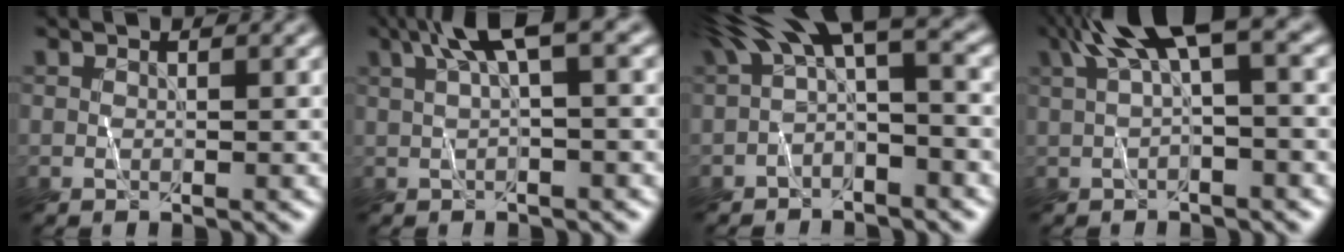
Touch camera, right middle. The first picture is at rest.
{"total": 4.9, "force": [2.1, 0.9, 4.4], "torque": [-0.074, 0.014, 0.035]}
{"total": 6.2, "force": [0.7, 2.0, 5.8], "torque": [-0.102, 0.027, 0.001]}
{"total": 6.8, "force": [2.5, 1.7, 6.1], "torque": [-0.107, 0.020, 0.042]}